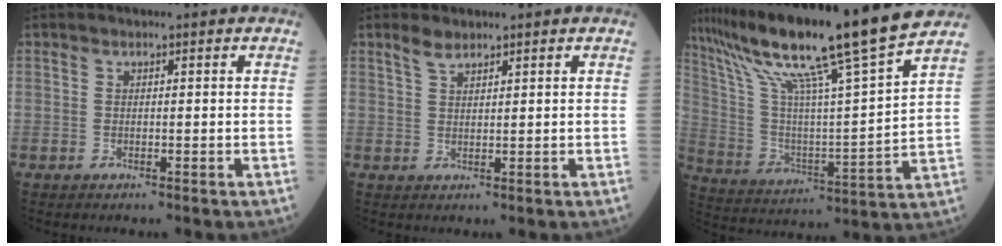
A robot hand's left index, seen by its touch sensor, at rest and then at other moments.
{"total": 2.0, "force": [1.7, 0.5, 0.9], "torque": [-0.022, 0.008, 0.036]}
{"total": 23.3, "force": [18.3, -1.4, 14.4], "torque": [-0.254, -0.006, 0.306]}